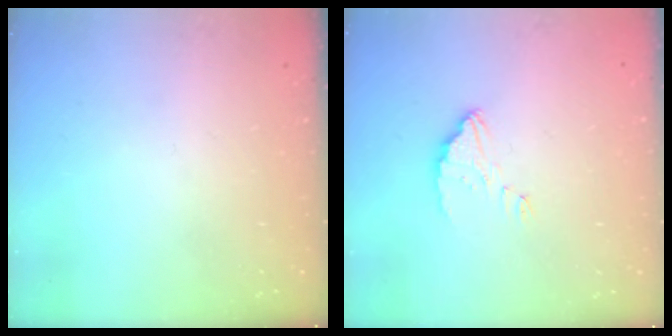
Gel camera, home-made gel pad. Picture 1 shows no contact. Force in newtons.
{"total": 3.1, "press": 3.1, "slide": 0.2}